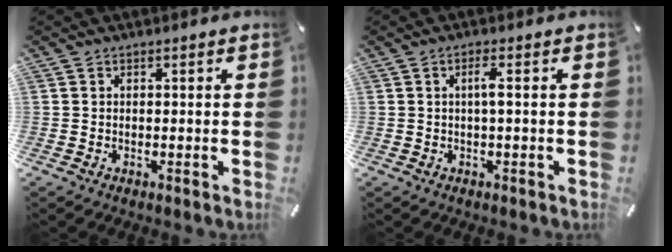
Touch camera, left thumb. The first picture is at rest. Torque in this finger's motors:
{"motor_torque": [0.41, 0.62, 0.42, -0.06, 0.06]}